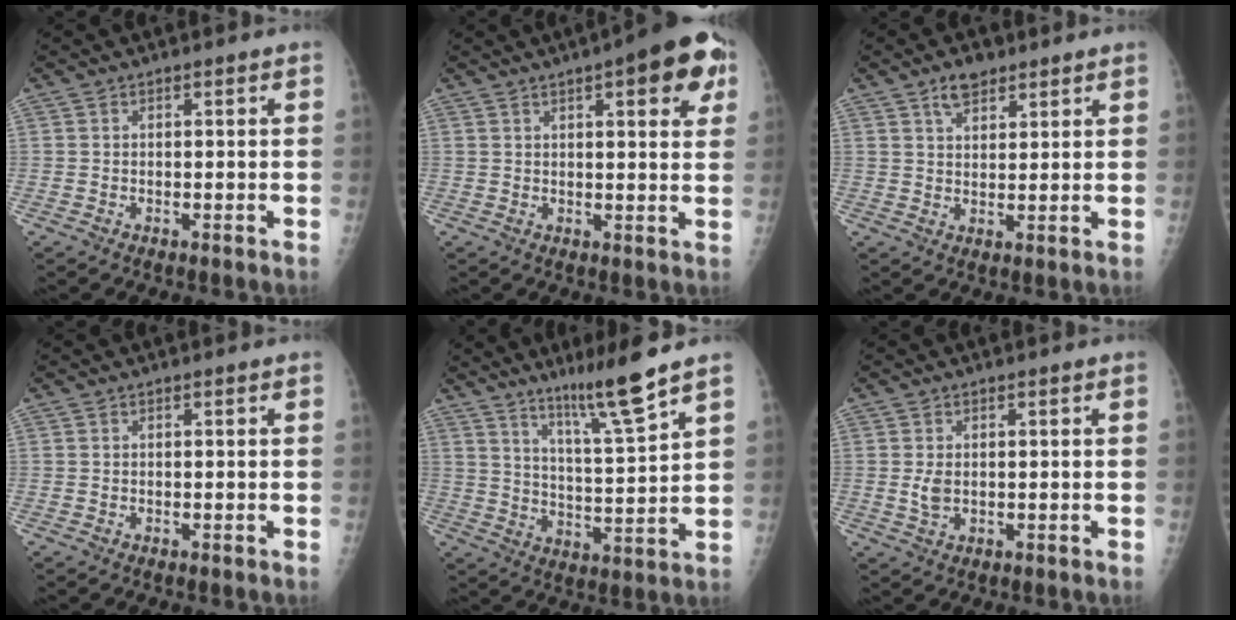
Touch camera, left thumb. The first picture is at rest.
{"total": 11.5, "force": [5.0, 3.7, 9.7], "torque": [-0.091, -0.005, 0.053]}
{"total": 4.5, "force": [3.0, 2.5, 2.2], "torque": [-0.020, -0.015, 0.053]}
{"total": 0.0}
{"total": 10.8, "force": [7.9, -0.5, 7.3], "torque": [-0.125, -0.063, 0.141]}
{"total": 2.5, "force": [0.0, 1.6, 1.9], "torque": [-0.037, -0.005, 0.002]}